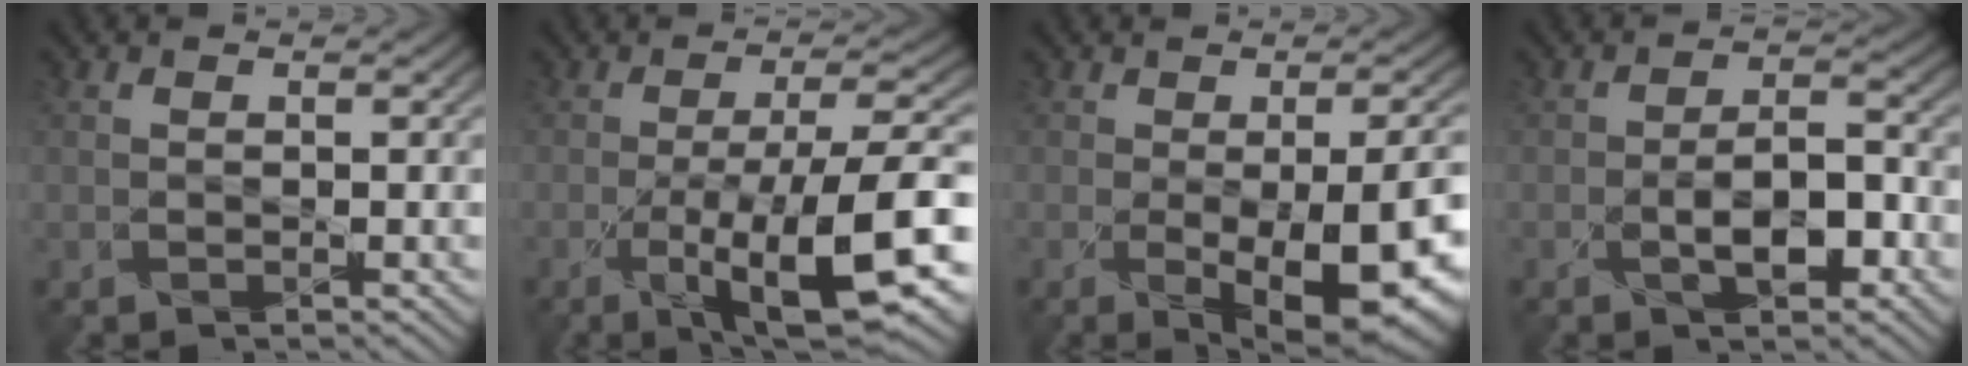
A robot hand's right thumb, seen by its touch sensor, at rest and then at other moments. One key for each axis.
{"total": 12.8, "fx": -5.1, "fy": 3.1, "fz": 11.3, "tx": -0.174, "ty": -0.005, "tz": -0.086}
{"total": 12.0, "fx": -3.7, "fy": 5.3, "fz": 10.1, "tx": -0.133, "ty": -0.042, "tz": -0.032}
{"total": 5.0, "fx": -2.3, "fy": 2.3, "fz": 3.8, "tx": -0.054, "ty": 0.006, "tz": -0.043}